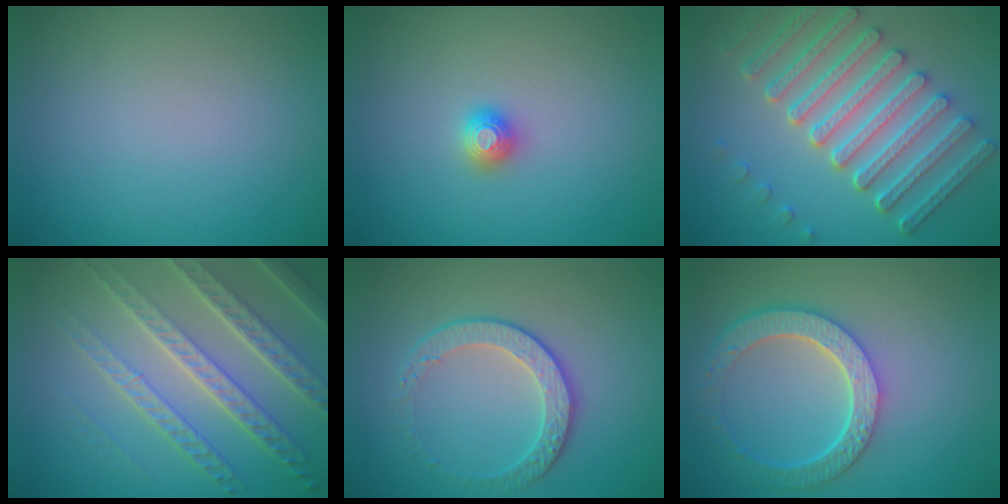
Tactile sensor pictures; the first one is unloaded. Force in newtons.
{"total": 1.2, "press": 1.2, "slide": 0.2}
{"total": 7.9, "press": 6.4, "slide": 4.5}
{"total": 7.9, "press": 5.4, "slide": 5.7}
{"total": 2.8, "press": 2.4, "slide": 1.4}
{"total": 5.8, "press": 4.4, "slide": 3.7}